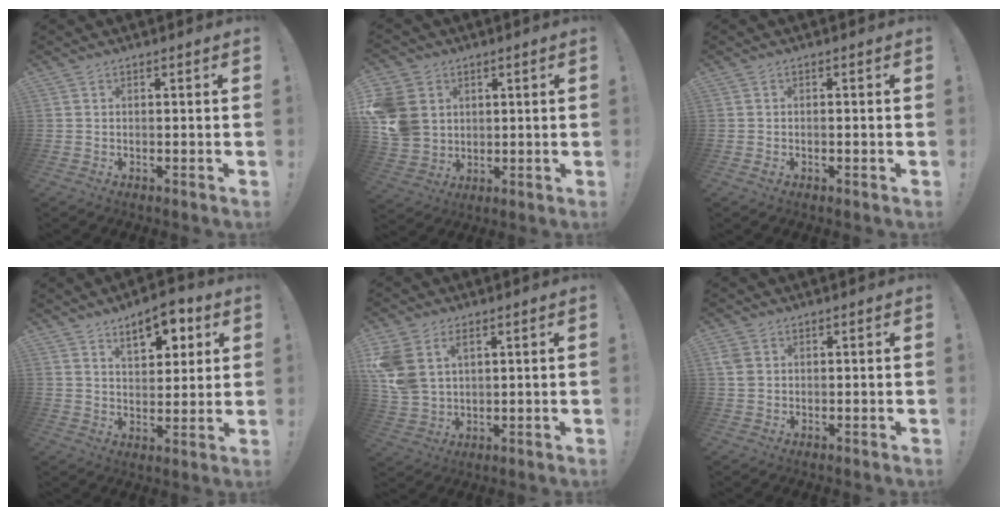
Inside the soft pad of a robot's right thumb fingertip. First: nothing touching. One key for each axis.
{"total": 11.6, "fx": 2.5, "fy": 10.0, "fz": 5.3, "tx": -0.119, "ty": -0.008, "tz": 0.055}
{"total": 0.7, "fx": -0.5, "fy": 0.3, "fz": 0.4, "tx": -0.007, "ty": 0.002, "tz": -0.009}
{"total": 10.4, "fx": 5.9, "fy": 5.0, "fz": 7.0, "tx": -0.093, "ty": -0.024, "tz": 0.102}
{"total": 8.8, "fx": 4.1, "fy": 6.3, "fz": 4.5, "tx": -0.106, "ty": -0.017, "tz": 0.081}
{"total": 3.6, "fx": 1.1, "fy": 2.9, "fz": 1.8, "tx": -0.040, "ty": 0.001, "tz": 0.023}